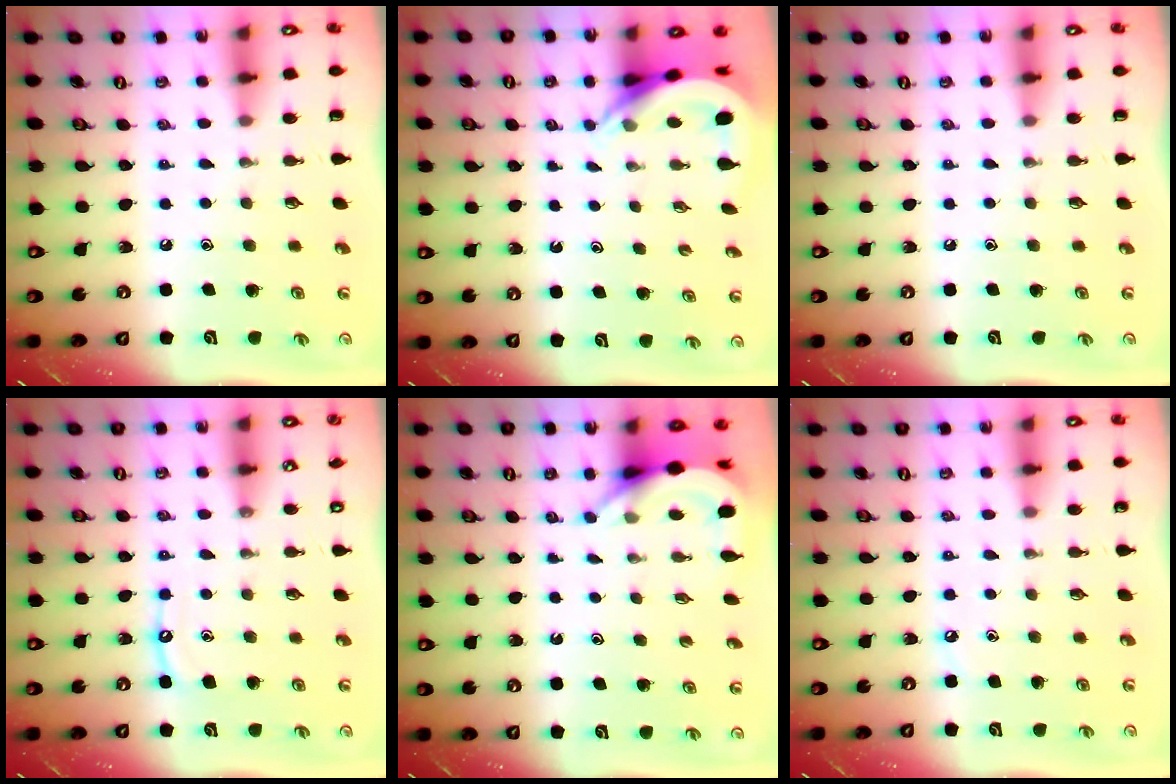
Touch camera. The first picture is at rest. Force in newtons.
{"total": 4.6, "press": 4.6, "slide": 0.5}
{"total": 0.0}
{"total": 6.1, "press": 6.1, "slide": 0.6}
{"total": 5.5, "press": 5.5, "slide": 0.3}
{"total": 2.4, "press": 2.4, "slide": 0.3}